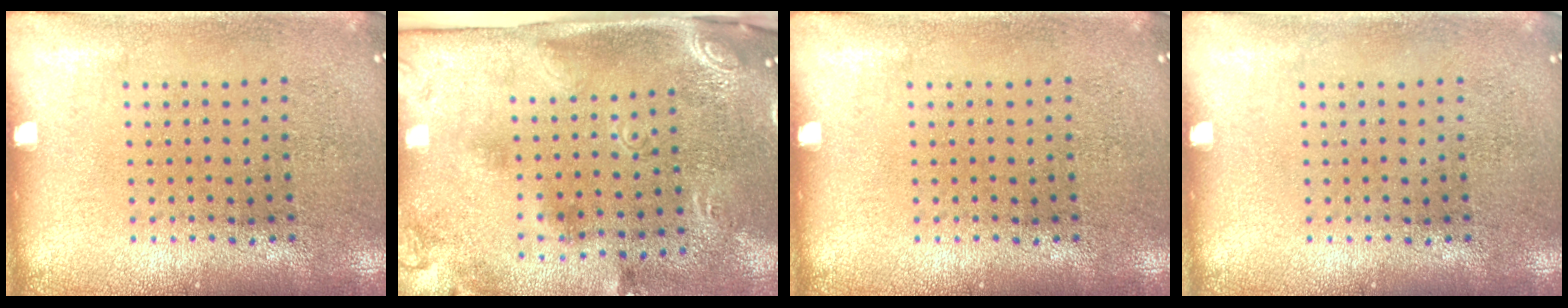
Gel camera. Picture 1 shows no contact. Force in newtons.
{"total": 2.8, "press": 1.9, "slide": 2.0}
{"total": 0.0}
{"total": 0.0}